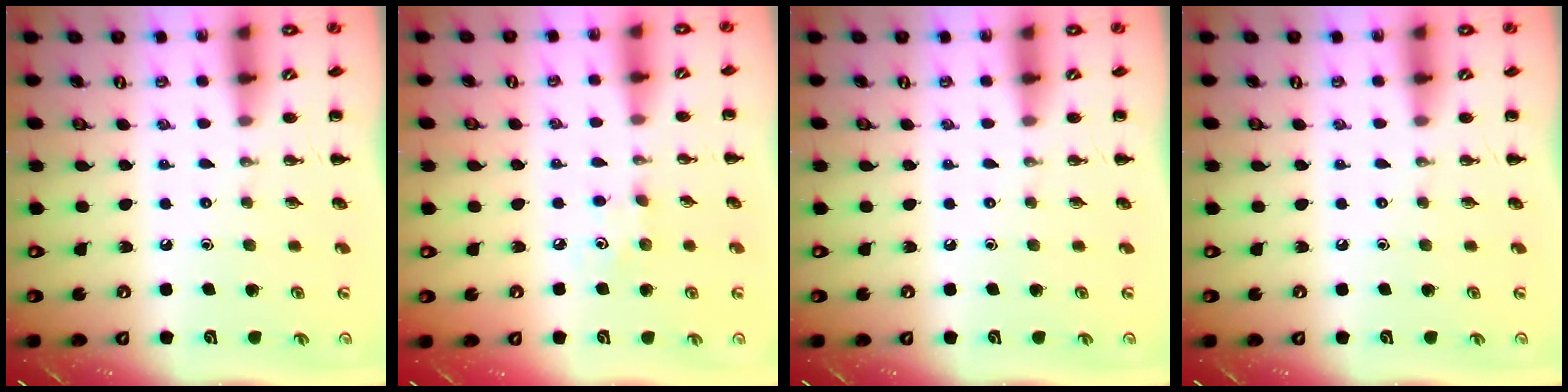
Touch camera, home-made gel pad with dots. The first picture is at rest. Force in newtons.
{"total": 3.4, "press": 3.3, "slide": 1.0}
{"total": 0.0}
{"total": 0.0}